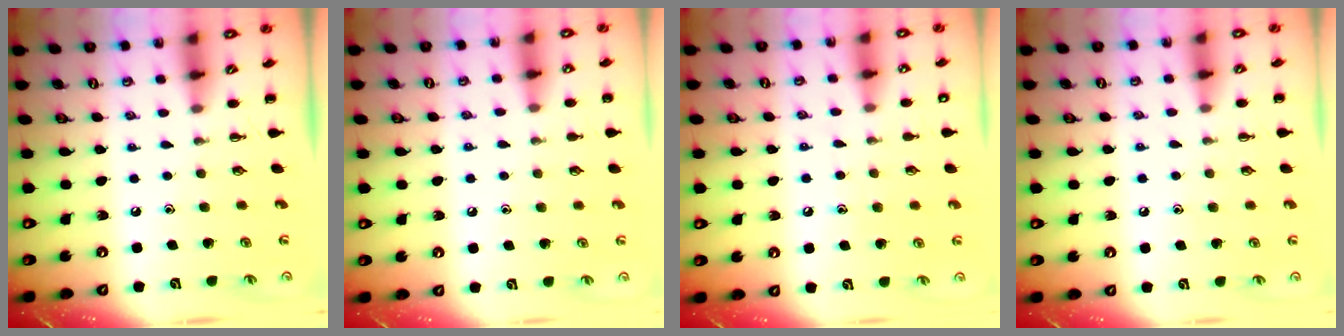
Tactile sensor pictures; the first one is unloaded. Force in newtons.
{"total": 6.6, "press": 6.2, "slide": 2.2}
{"total": 7.7, "press": 7.5, "slide": 1.7}
{"total": 5.7, "press": 5.4, "slide": 1.9}